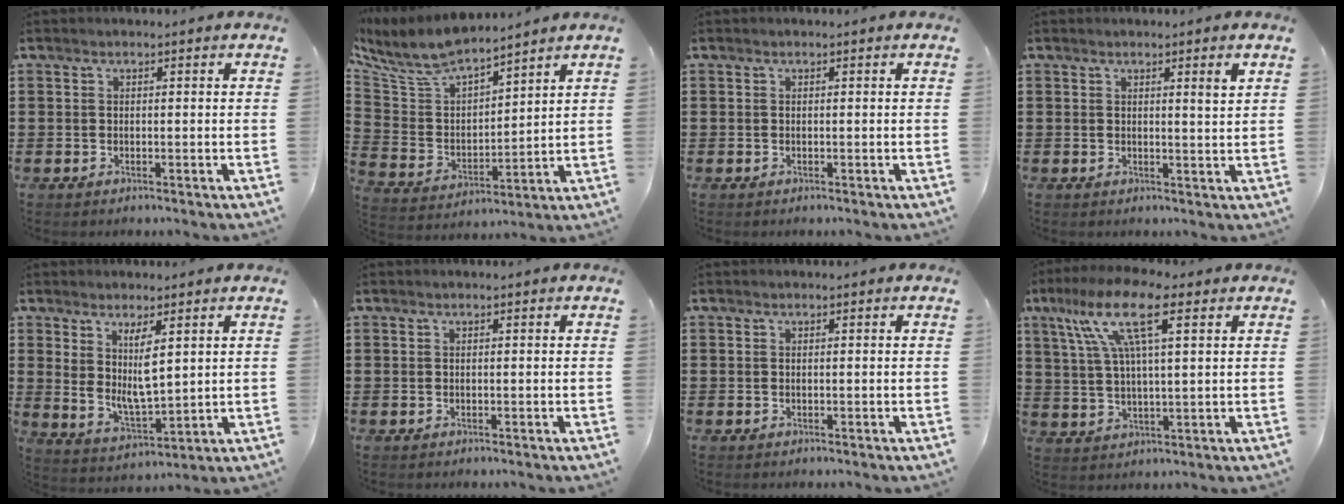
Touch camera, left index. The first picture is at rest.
{"total": 7.9, "force": [7.3, 1.5, 2.6], "torque": [-0.088, -0.046, 0.128]}
{"total": 0.0}
{"total": 2.5, "force": [1.4, 0.0, 2.1], "torque": [-0.035, -0.004, 0.022]}
{"total": 6.4, "force": [2.8, 2.3, 5.3], "torque": [-0.098, -0.013, 0.051]}
{"total": 0.0}
{"total": 0.0}
{"total": 11.3, "force": [5.5, 2.8, 9.5], "torque": [-0.202, 0.004, 0.093]}